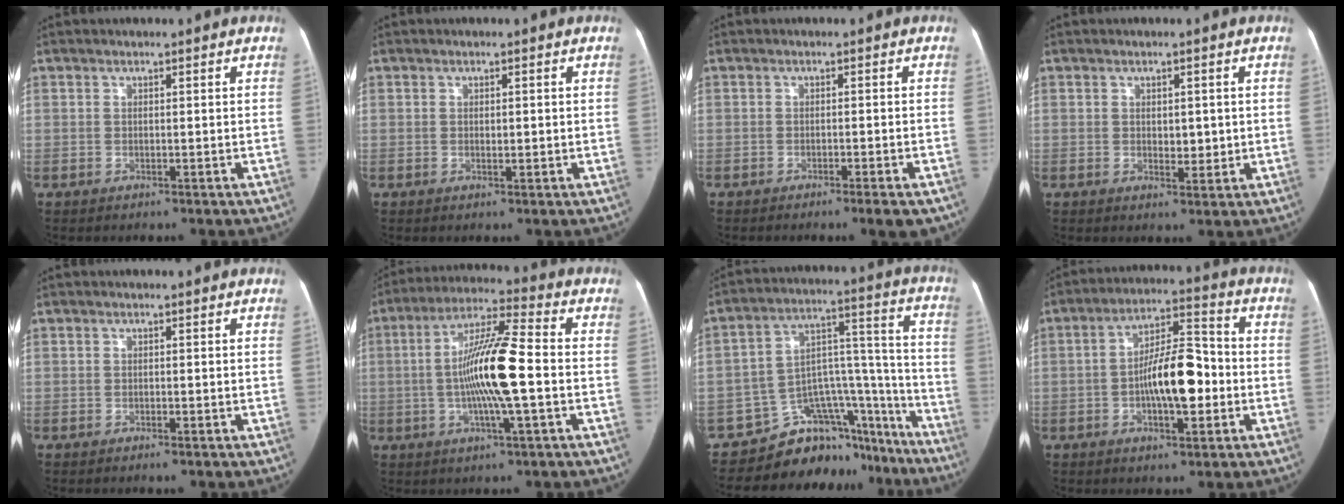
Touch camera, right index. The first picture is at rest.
{"total": 1.2, "force": [0.0, 0.4, 1.1], "torque": [-0.018, -0.002, 0.001]}
{"total": 3.3, "force": [-2.2, 0.3, 2.5], "torque": [-0.029, -0.003, -0.028]}
{"total": 2.8, "force": [0.3, 1.6, 2.3], "torque": [-0.029, -0.005, 0.007]}
{"total": 0.9, "force": [-0.7, 0.1, 0.7], "torque": [-0.011, -0.002, -0.008]}
{"total": 13.1, "force": [-1.5, 0.8, 13.0], "torque": [-0.244, 0.005, -0.032]}
{"total": 19.2, "force": [-16.4, 9.0, 4.2], "torque": [-0.048, 0.088, -0.233]}
{"total": 11.2, "force": [-2.0, 3.6, 10.4], "torque": [-0.182, 0.023, -0.031]}